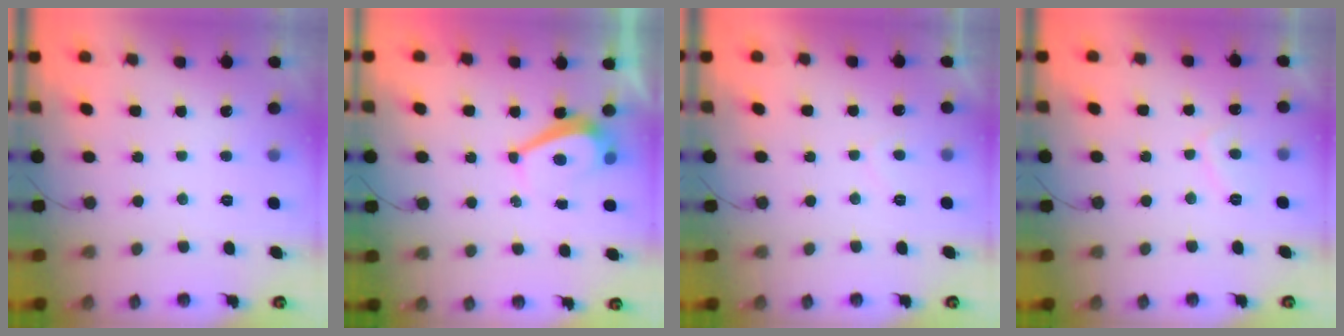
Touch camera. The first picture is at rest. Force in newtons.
{"total": 3.8, "press": 3.7, "slide": 0.7}
{"total": 1.9, "press": 1.7, "slide": 0.7}
{"total": 2.5, "press": 2.3, "slide": 0.8}